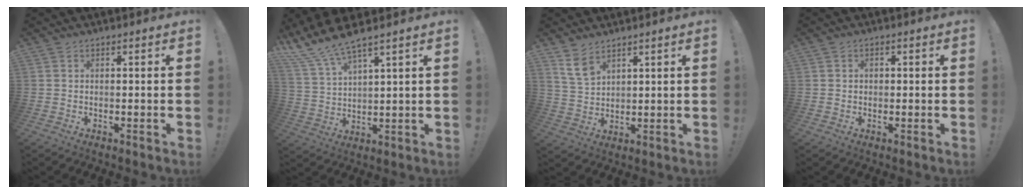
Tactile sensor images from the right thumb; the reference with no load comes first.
{"total": 8.9, "force": [8.0, 0.3, 4.0], "torque": [-0.104, -0.046, 0.147]}
{"total": 7.2, "force": [5.0, 3.9, 3.4], "torque": [-0.061, -0.025, 0.097]}
{"total": 1.2, "force": [0.0, 1.1, 0.5], "torque": [-0.007, 0.004, 0.000]}